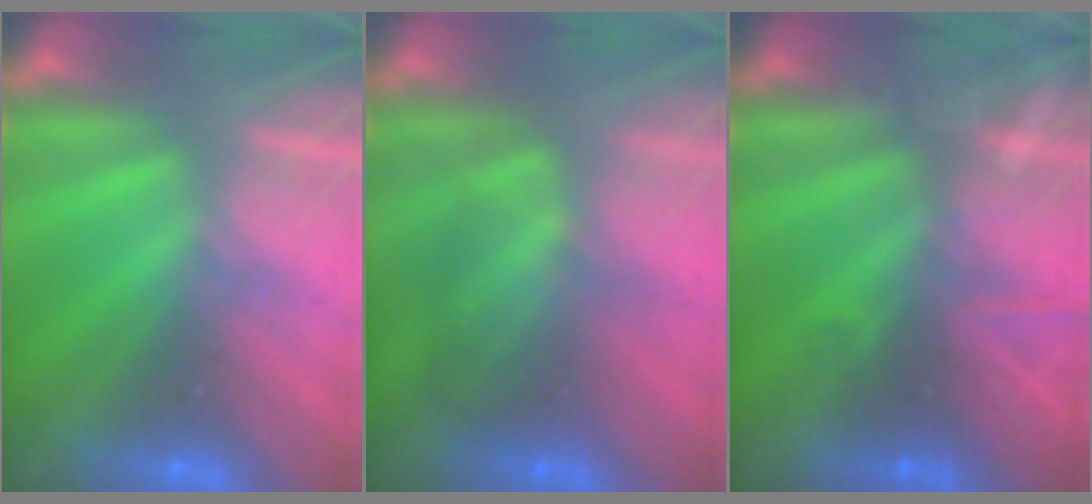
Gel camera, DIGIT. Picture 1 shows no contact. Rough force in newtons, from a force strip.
{"total": 2.1}
{"total": 2.9}